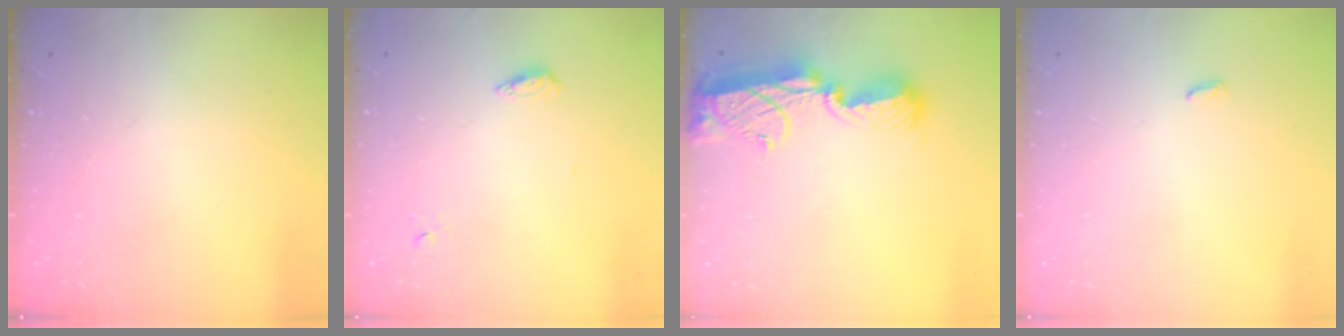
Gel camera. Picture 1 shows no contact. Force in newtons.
{"total": 4.6, "press": 4.4, "slide": 1.0}
{"total": 11.4, "press": 11.3, "slide": 1.5}
{"total": 2.4, "press": 2.4, "slide": 0.2}